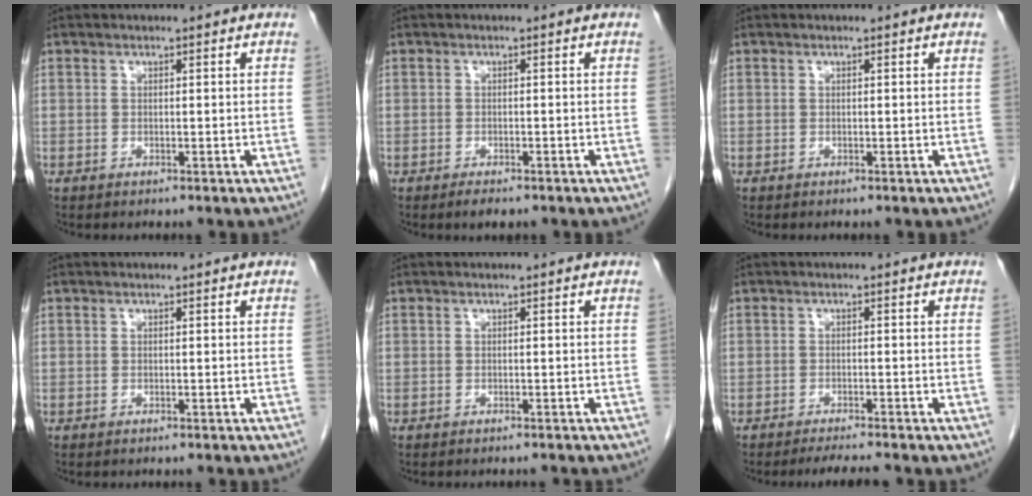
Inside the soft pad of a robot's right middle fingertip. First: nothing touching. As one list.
[{"total": 1.9, "force": [-1.4, 0.6, 1.1], "torque": [-0.022, -0.003, -0.018]}, {"total": 0.0}, {"total": 1.5, "force": [-1.4, 0.3, 0.6], "torque": [-0.012, -0.001, -0.015]}, {"total": 3.7, "force": [-3.6, 0.5, 1.1], "torque": [-0.015, -0.009, -0.040]}, {"total": 3.6, "force": [-3.3, -0.4, 1.4], "torque": [-0.022, -0.012, -0.051]}]